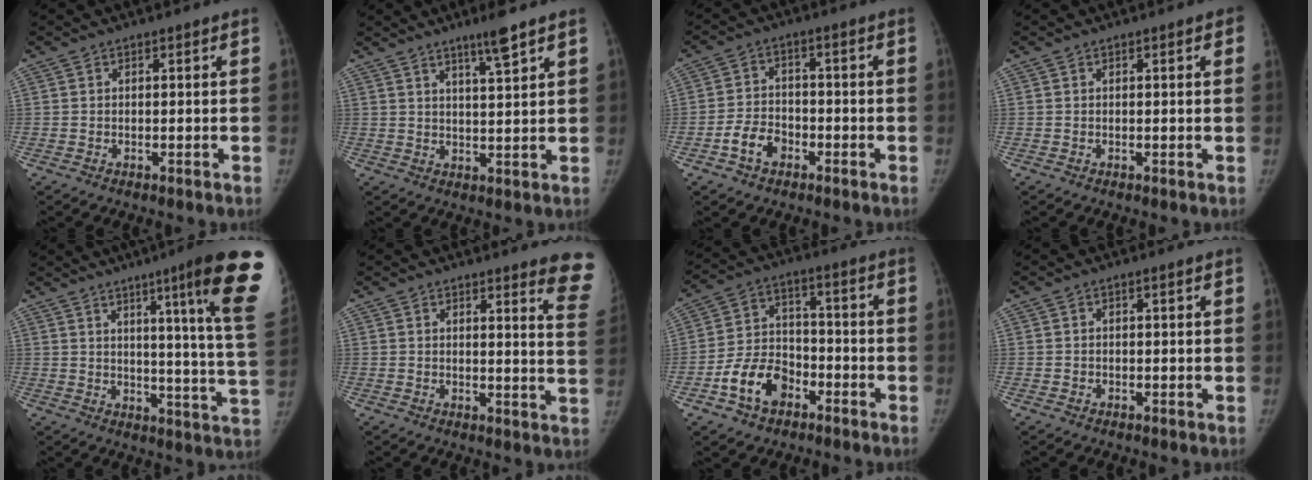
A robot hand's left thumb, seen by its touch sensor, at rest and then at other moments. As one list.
[{"total": 5.4, "force": [3.8, 0.1, 3.8], "torque": [-0.058, -0.026, 0.067]}, {"total": 5.7, "force": [-3.0, 4.0, 2.8], "torque": [-0.042, 0.027, -0.053]}, {"total": 1.7, "force": [0.6, 0.4, 1.5], "torque": [-0.015, 0.003, 0.005]}, {"total": 21.3, "force": [11.6, 0.1, 17.9], "torque": [-0.213, -0.069, 0.142]}, {"total": 9.6, "force": [8.3, 0.8, 4.9], "torque": [-0.030, -0.069, 0.069]}, {"total": 10.5, "force": [-5.3, 7.2, 5.5], "torque": [-0.079, 0.037, -0.093]}, {"total": 0.0}]